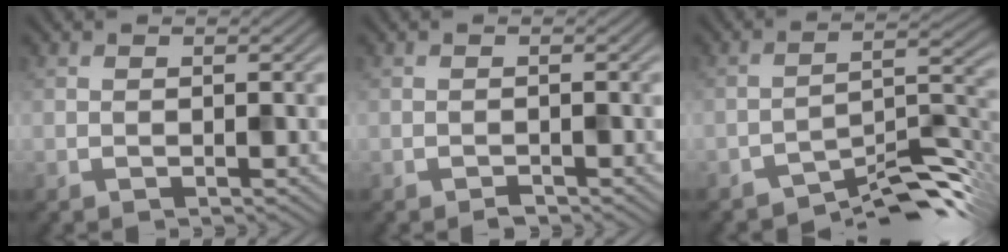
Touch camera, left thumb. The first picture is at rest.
{"total": 0.7, "force": [-0.7, 0.1, 0.2], "torque": [-0.001, 0.004, -0.013]}
{"total": 8.0, "force": [-6.7, 1.7, 3.9], "torque": [-0.051, 0.010, -0.116]}